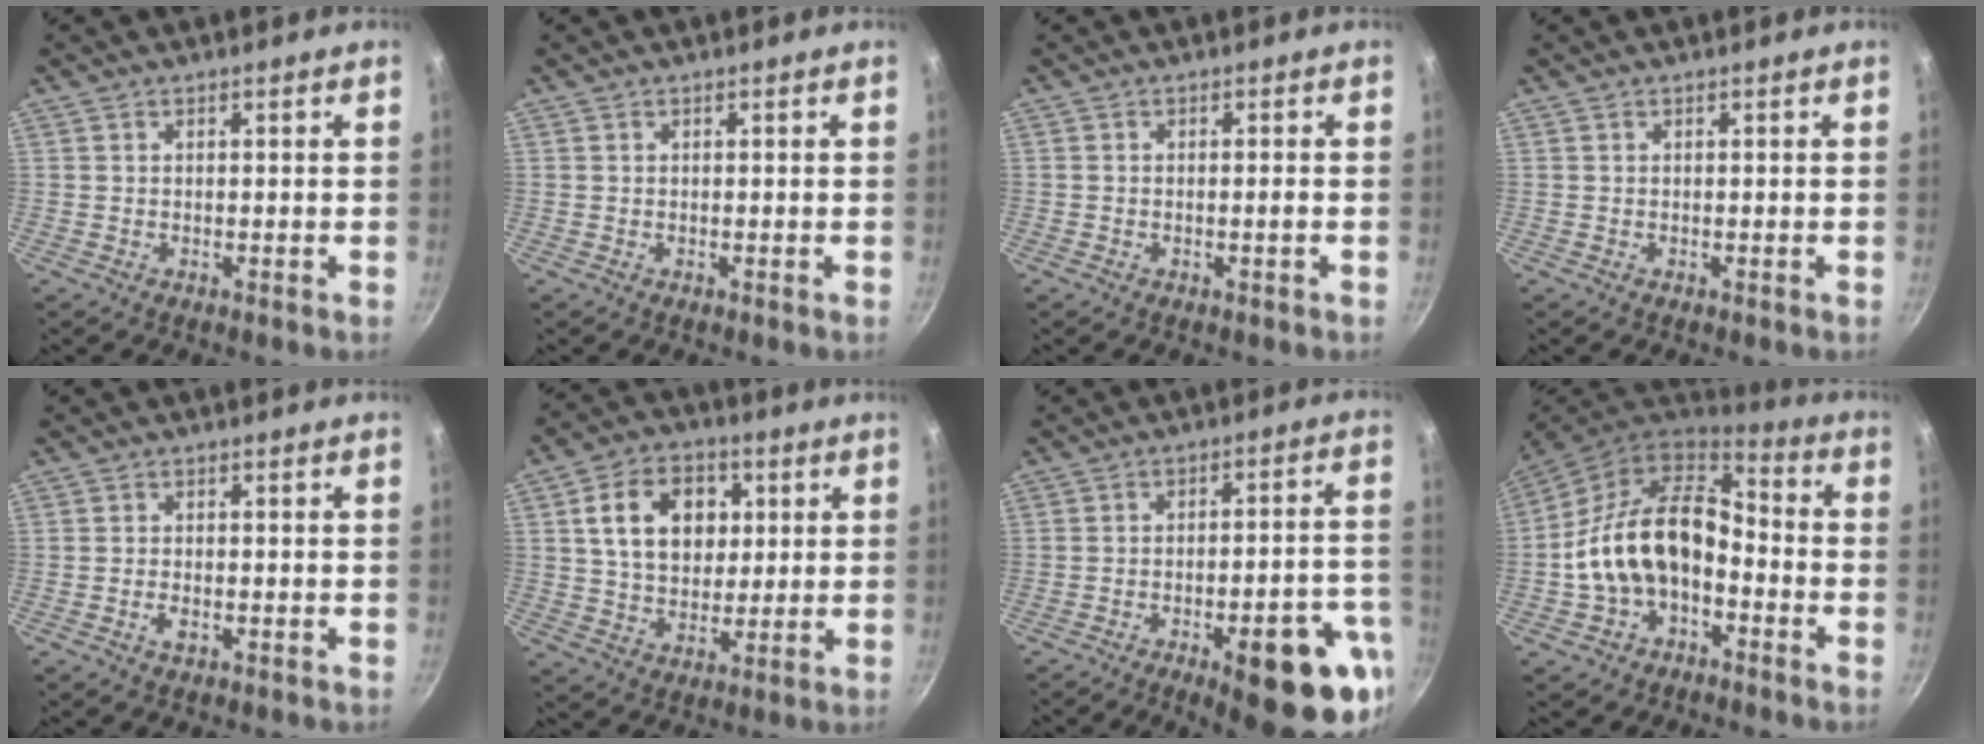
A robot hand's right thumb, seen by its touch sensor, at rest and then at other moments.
{"total": 0.0}
{"total": 1.1, "force": [-0.4, -0.1, 1.1], "torque": [-0.024, 0.006, -0.006]}
{"total": 0.0}
{"total": 2.1, "force": [-0.9, 1.0, 1.7], "torque": [-0.039, 0.004, -0.019]}
{"total": 13.9, "force": [3.2, 10.2, 8.8], "torque": [-0.116, 0.004, 0.049]}
{"total": 19.0, "force": [-8.6, 5.9, 15.9], "torque": [-0.164, 0.034, -0.109]}
{"total": 16.9, "force": [-3.2, 11.2, 12.2], "torque": [-0.200, 0.055, -0.065]}